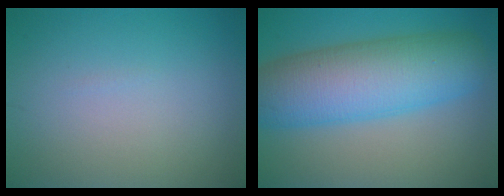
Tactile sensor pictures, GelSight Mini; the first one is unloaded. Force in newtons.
{"total": 10.1, "press": 10.1, "slide": 0.3}